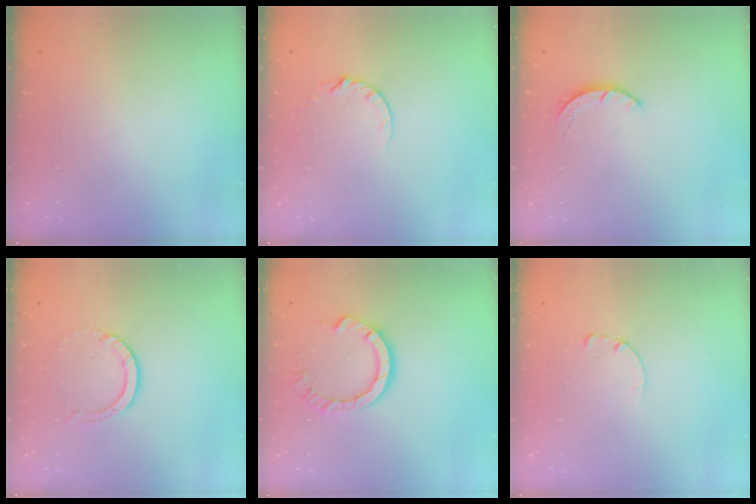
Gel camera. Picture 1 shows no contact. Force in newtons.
{"total": 4.8, "press": 4.8, "slide": 0.5}
{"total": 2.2, "press": 2.2, "slide": 0.4}
{"total": 4.7, "press": 4.7, "slide": 0.4}
{"total": 8.3, "press": 8.3, "slide": 0.9}
{"total": 0.7, "press": 0.6, "slide": 0.1}